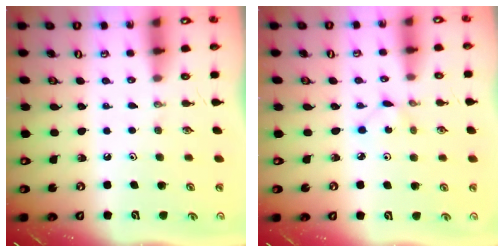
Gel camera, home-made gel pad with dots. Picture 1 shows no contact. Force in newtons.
{"total": 1.3, "press": 1.3, "slide": 0.1}